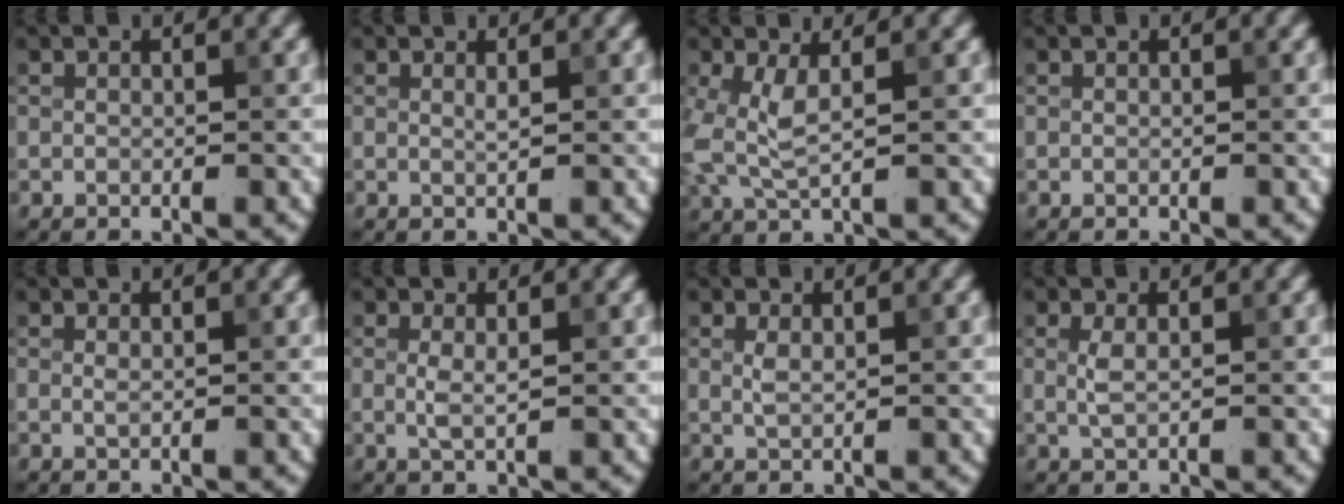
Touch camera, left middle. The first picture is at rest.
{"total": 0.7, "force": [0.3, 0.1, 0.6], "torque": [-0.007, -0.001, 0.004]}
{"total": 3.2, "force": [0.5, 1.3, 2.9], "torque": [-0.074, 0.000, 0.010]}
{"total": 0.0}
{"total": 0.5, "force": [0.1, 0.1, 0.5], "torque": [-0.010, 0.001, 0.002]}
{"total": 1.4, "force": [0.2, 0.3, 1.4], "torque": [-0.030, -0.004, 0.003]}
{"total": 1.0, "force": [0.4, 0.3, 0.9], "torque": [-0.021, -0.002, 0.009]}
{"total": 1.3, "force": [0.3, 0.4, 1.3], "torque": [-0.029, -0.002, 0.006]}